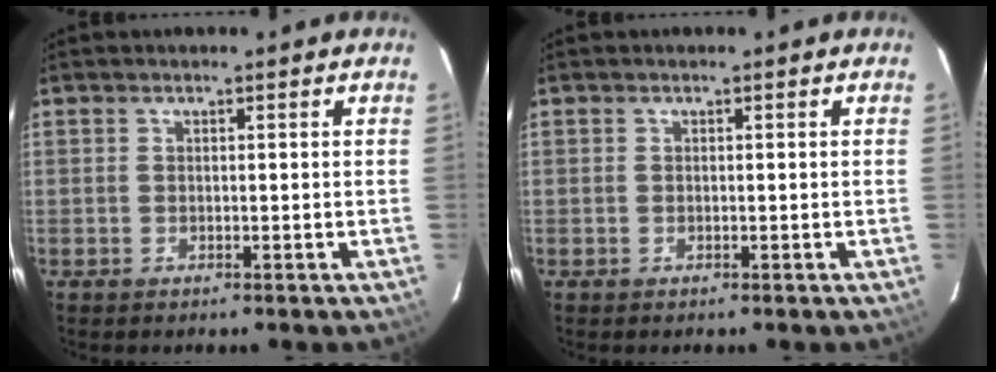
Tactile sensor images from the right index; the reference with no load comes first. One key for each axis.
{"total": 0.0}